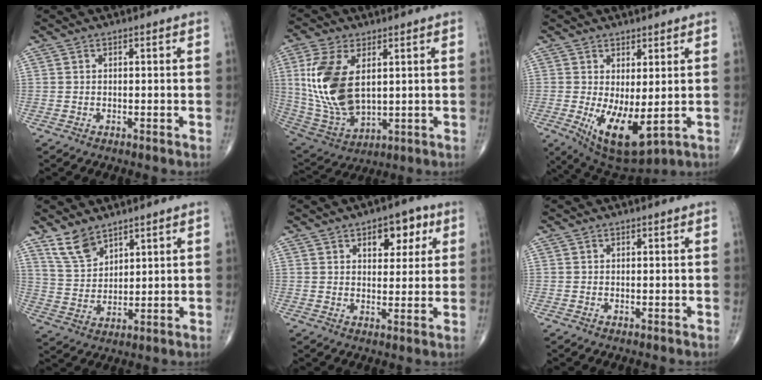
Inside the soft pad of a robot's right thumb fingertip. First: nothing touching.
{"total": 16.4, "force": [3.2, 9.1, 13.2], "torque": [-0.272, -0.018, 0.077]}
{"total": 10.4, "force": [-1.2, 4.2, 9.4], "torque": [-0.160, -0.023, 0.002]}
{"total": 6.8, "force": [5.2, 3.2, 3.0], "torque": [-0.047, -0.028, 0.112]}
{"total": 7.5, "force": [3.4, 4.4, 5.1], "torque": [-0.035, -0.011, 0.043]}
{"total": 0.0}